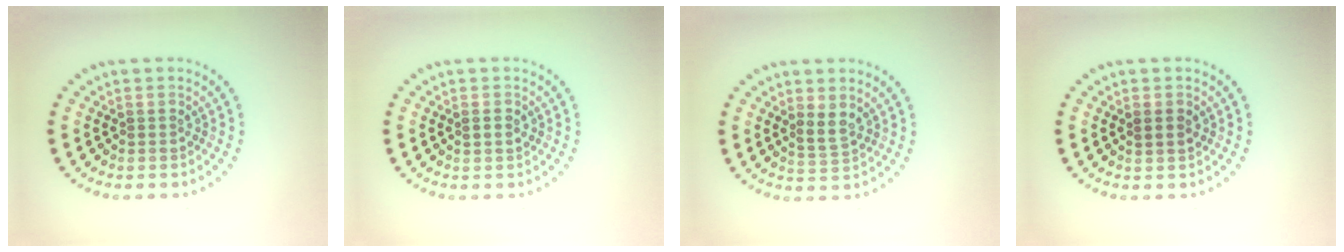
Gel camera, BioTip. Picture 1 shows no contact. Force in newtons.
{"total": 1.0, "press": 1.0, "slide": 0.2}
{"total": 1.7, "press": 1.3, "slide": 1.0}
{"total": 1.2, "press": 1.2, "slide": 0.4}